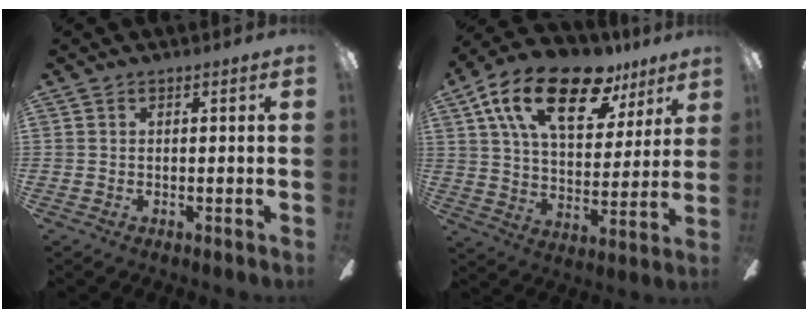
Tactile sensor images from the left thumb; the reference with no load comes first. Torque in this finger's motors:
{"motor_torque": [0.47, 0.58, 1.65, -1.11, 0.52]}